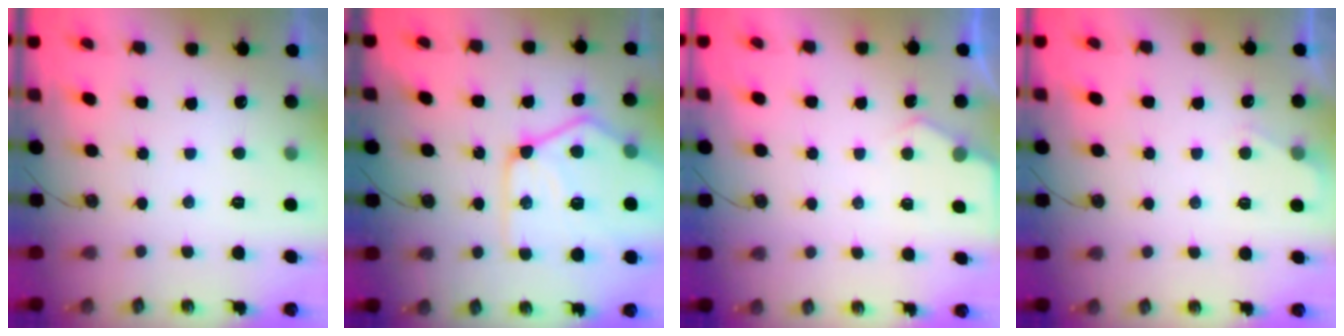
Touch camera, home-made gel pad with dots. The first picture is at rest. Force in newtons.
{"total": 17.3, "press": 17.2, "slide": 1.5}
{"total": 3.7, "press": 3.6, "slide": 0.6}
{"total": 3.1, "press": 3.1, "slide": 0.4}